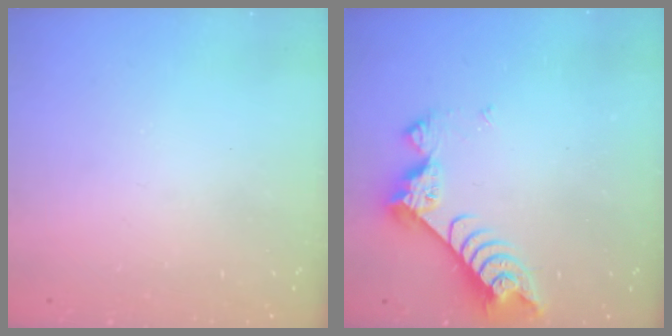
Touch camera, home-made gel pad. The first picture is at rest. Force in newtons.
{"total": 7.3, "press": 7.3, "slide": 0.9}